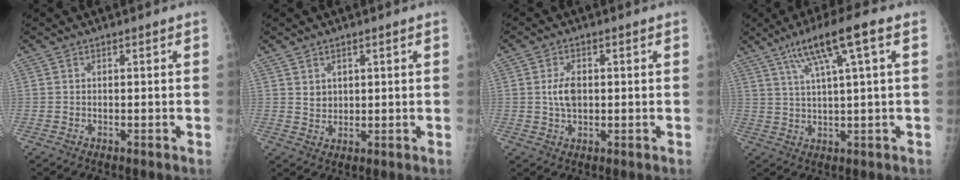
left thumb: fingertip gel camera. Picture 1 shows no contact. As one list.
[{"total": 2.8, "force": [1.3, 2.1, 1.2], "torque": [-0.010, -0.011, 0.030]}, {"total": 4.3, "force": [0.4, 2.5, 3.4], "torque": [-0.063, 0.001, 0.009]}, {"total": 10.6, "force": [4.9, 0.7, 9.4], "torque": [-0.174, 0.005, 0.087]}]